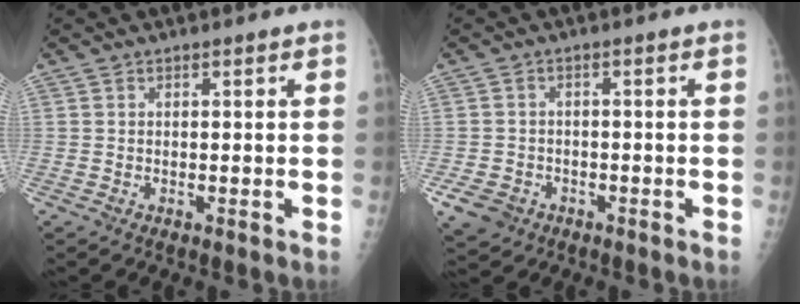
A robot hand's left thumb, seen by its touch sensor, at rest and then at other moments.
{"total": 6.2, "force": [-3.0, 5.1, 2.0], "torque": [-0.045, 0.010, -0.041]}